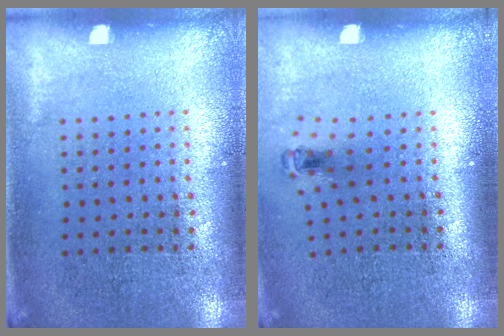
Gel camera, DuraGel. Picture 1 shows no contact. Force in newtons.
{"total": 0.7, "press": 0.4, "slide": 0.6}